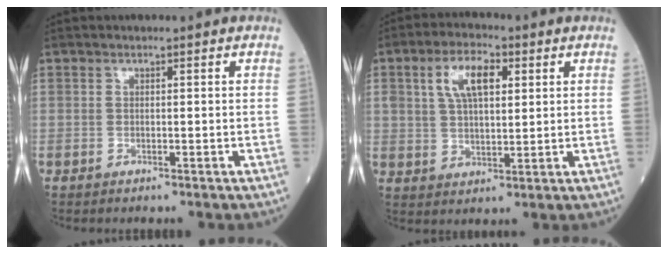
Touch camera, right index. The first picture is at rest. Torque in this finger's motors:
{"motor_torque": [0.18, 0.09, 0.20, 0.07]}